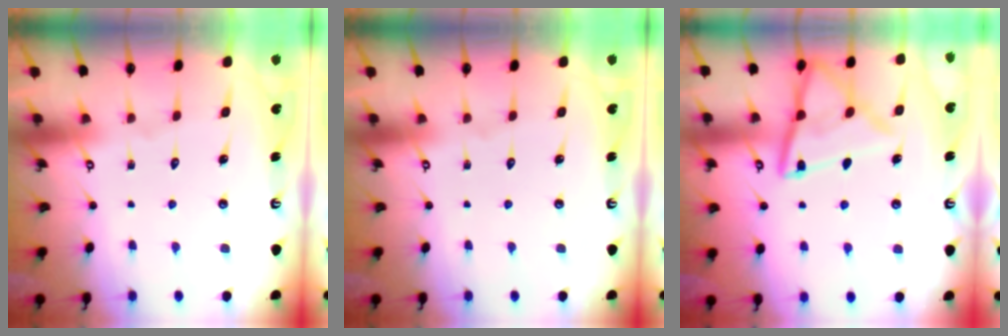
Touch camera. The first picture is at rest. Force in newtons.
{"total": 0.0}
{"total": 13.7, "press": 13.6, "slide": 1.2}